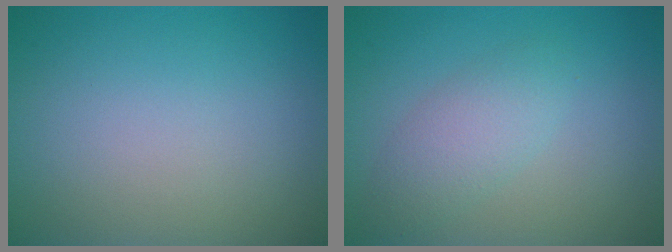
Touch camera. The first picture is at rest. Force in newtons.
{"total": 2.8, "press": 2.8, "slide": 0.2}